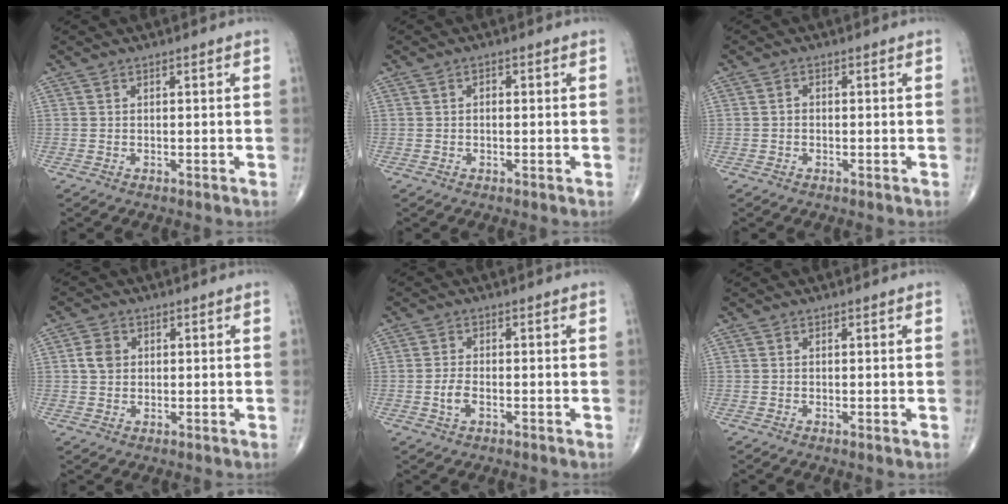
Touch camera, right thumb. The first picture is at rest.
{"total": 1.2, "force": [0.1, 0.7, 1.0], "torque": [-0.014, 0.004, -0.002]}
{"total": 1.0, "force": [-0.2, 0.8, 0.7], "torque": [-0.008, 0.002, -0.007]}
{"total": 3.6, "force": [0.5, 2.9, 2.0], "torque": [-0.030, 0.002, 0.007]}
{"total": 3.0, "force": [-1.0, 1.5, 2.4], "torque": [-0.052, 0.007, -0.018]}
{"total": 0.6, "force": [-0.1, 0.1, 0.6], "torque": [-0.014, -0.003, -0.003]}